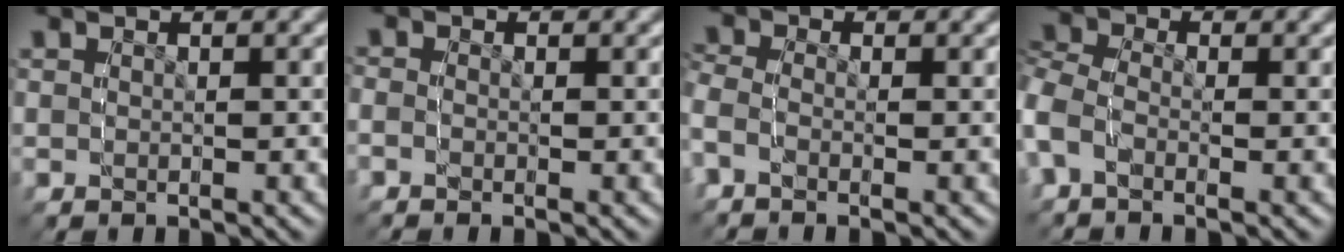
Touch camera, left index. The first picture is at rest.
{"total": 2.2, "force": [-1.3, -1.6, -0.8], "torque": [0.017, -0.003, -0.025]}
{"total": 3.5, "force": [-3.0, -1.7, -0.7], "torque": [0.006, -0.005, -0.053]}
{"total": 3.6, "force": [-2.3, 2.3, 1.6], "torque": [-0.039, -0.007, -0.044]}